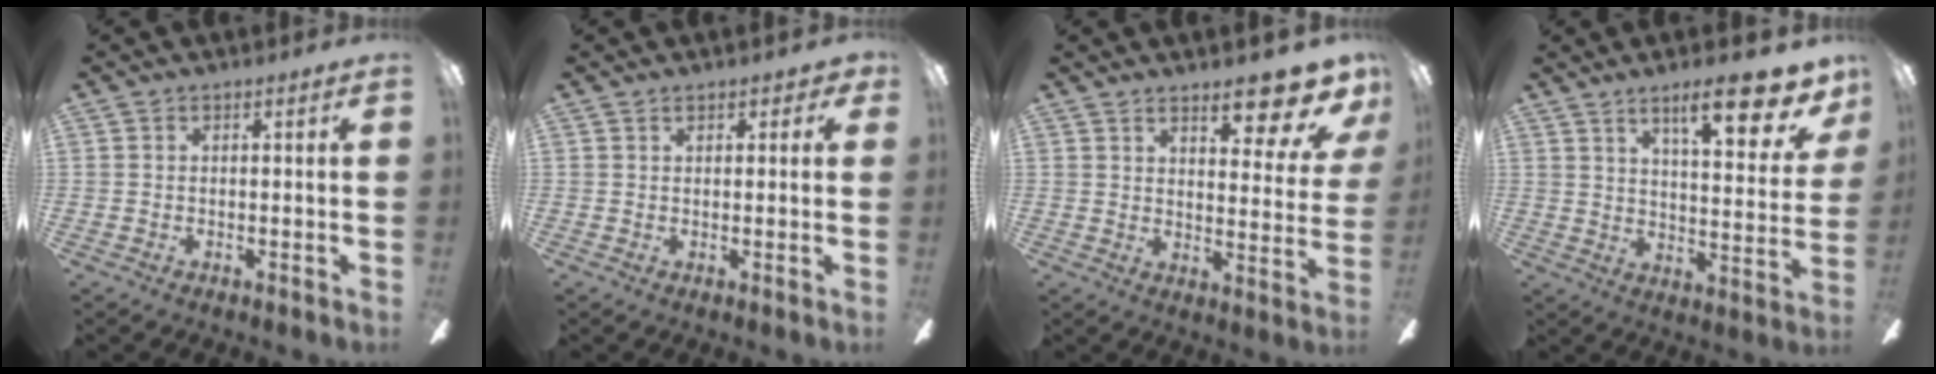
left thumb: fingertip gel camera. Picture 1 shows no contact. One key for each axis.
{"total": 2.1, "fx": 1.3, "fy": 1.0, "fz": 1.3, "tx": -0.011, "ty": -0.004, "tz": 0.019}
{"total": 11.9, "fx": 9.3, "fy": 3.1, "fz": 6.8, "tx": -0.075, "ty": -0.070, "tz": 0.155}
{"total": 16.1, "fx": 10.2, "fy": 4.4, "fz": 11.6, "tx": -0.156, "ty": -0.057, "tz": 0.155}